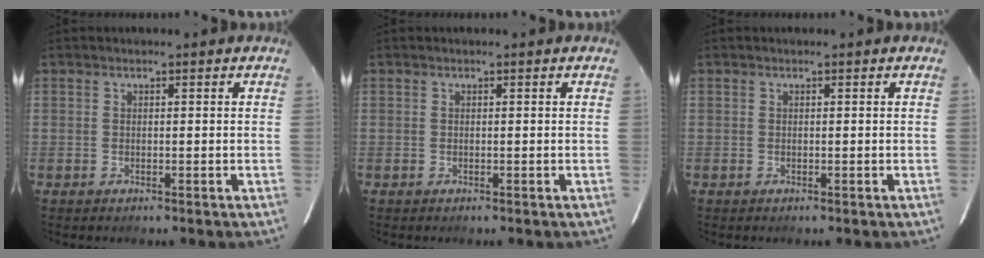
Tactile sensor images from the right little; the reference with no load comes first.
{"total": 0.0}
{"total": 0.0}